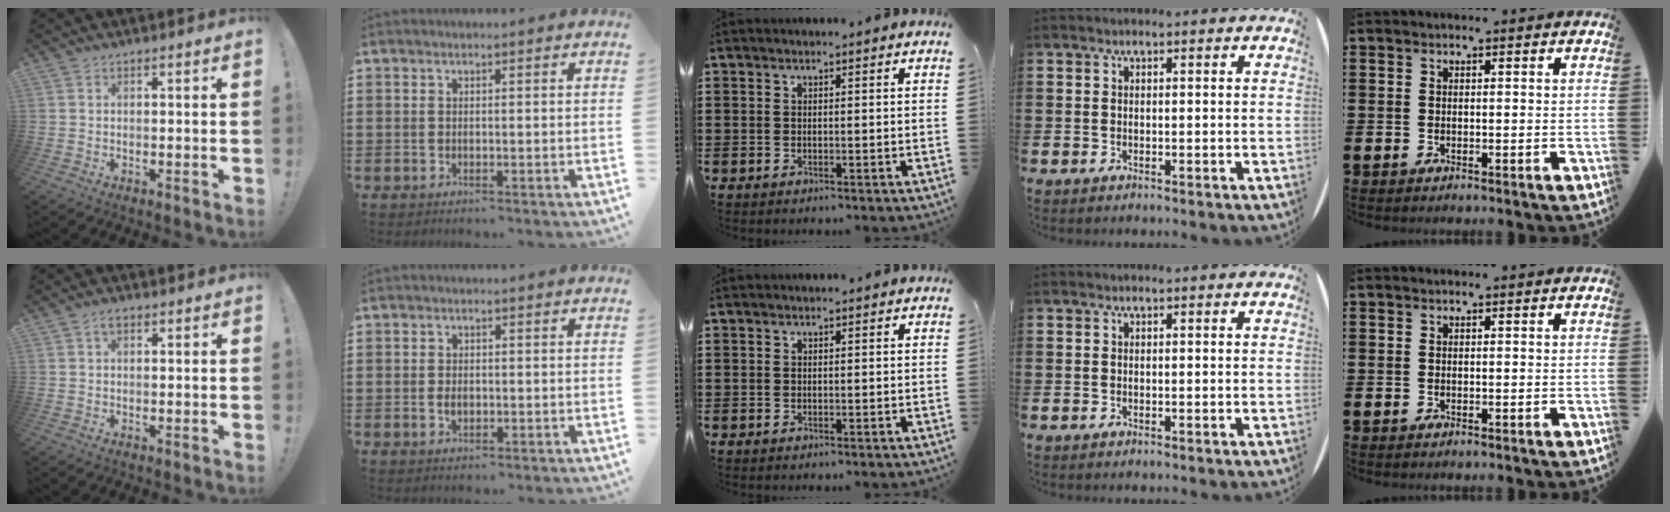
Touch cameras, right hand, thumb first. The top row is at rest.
{"thumb": {"total": 2.3, "force": [1.0, 1.2, 1.7], "torque": [-0.035, 0.004, 0.017]}, "index": {"total": 1.8, "force": [-0.2, 1.1, 1.4], "torque": [-0.027, 0.005, -0.006]}}